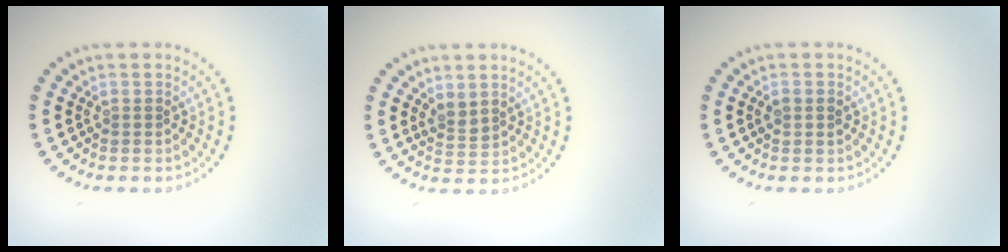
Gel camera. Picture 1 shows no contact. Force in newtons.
{"total": 1.6, "press": 1.4, "slide": 0.8}
{"total": 0.9, "press": 0.9, "slide": 0.1}